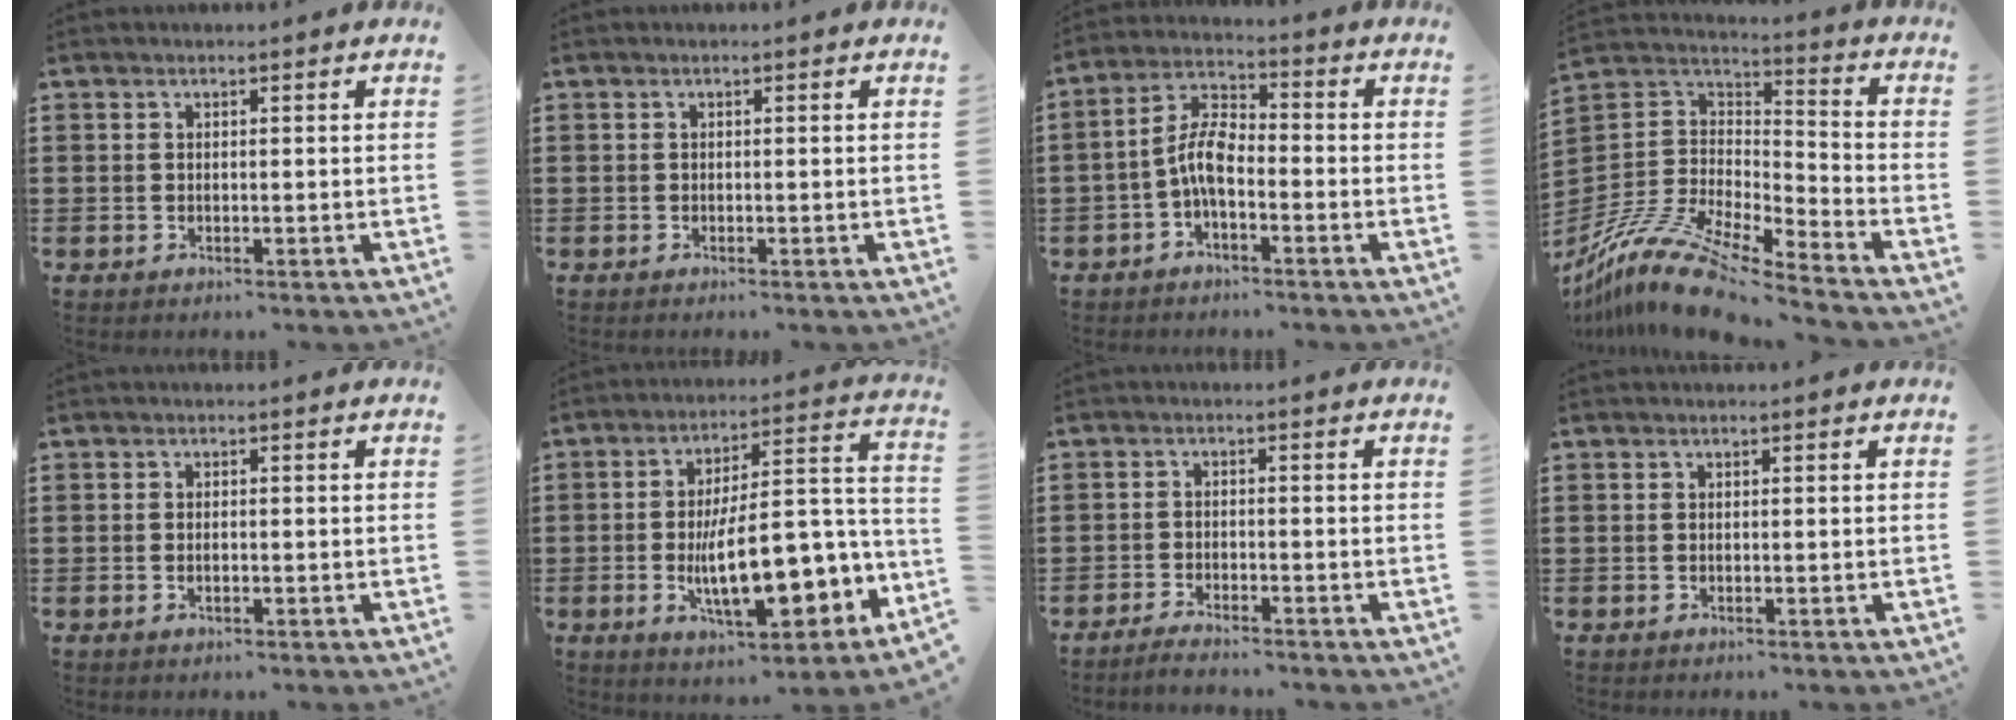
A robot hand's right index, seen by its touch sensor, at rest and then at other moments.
{"total": 0.0}
{"total": 6.5, "force": [-2.2, 2.8, 5.4], "torque": [-0.122, 0.006, -0.047]}
{"total": 13.2, "force": [-10.6, 2.6, 7.3], "torque": [-0.160, 0.020, -0.210]}
{"total": 0.9, "force": [-0.2, 0.3, 0.8], "torque": [-0.018, -0.004, -0.003]}
{"total": 15.0, "force": [-3.9, 5.5, 13.4], "torque": [-0.191, -0.015, -0.068]}
{"total": 2.0, "force": [-2.0, 0.0, 0.1], "torque": [-0.005, 0.006, -0.040]}
{"total": 0.0}